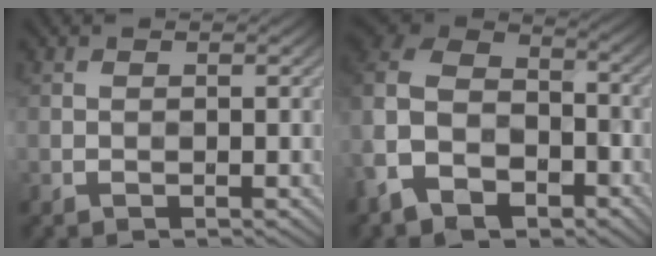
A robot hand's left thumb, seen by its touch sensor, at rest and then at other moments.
{"total": 13.7, "force": [-7.1, 9.2, 7.2], "torque": [-0.203, -0.044, -0.125]}